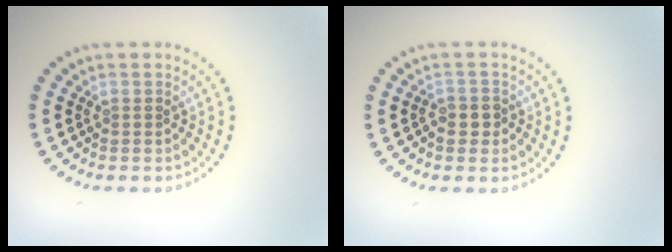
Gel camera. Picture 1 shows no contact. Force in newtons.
{"total": 1.3, "press": 1.2, "slide": 0.5}